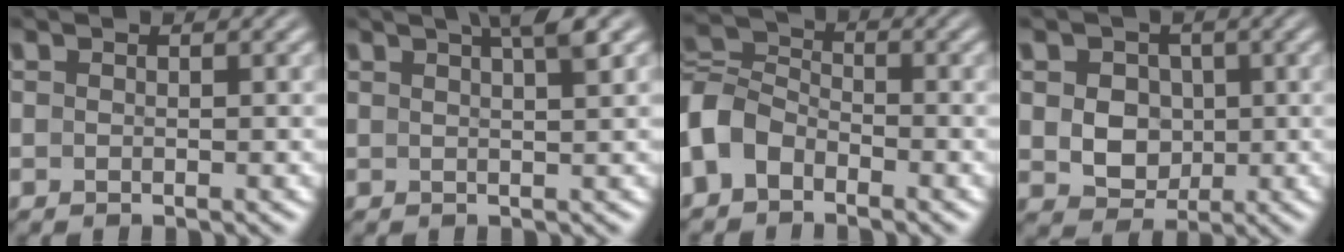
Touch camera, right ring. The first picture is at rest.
{"total": 3.5, "force": [2.1, -0.1, 2.8], "torque": [-0.034, 0.010, 0.036]}
{"total": 6.5, "force": [-2.4, 5.5, 2.6], "torque": [-0.075, -0.019, -0.040]}
{"total": 5.7, "force": [0.4, 5.0, 2.7], "torque": [-0.046, -0.017, 0.015]}